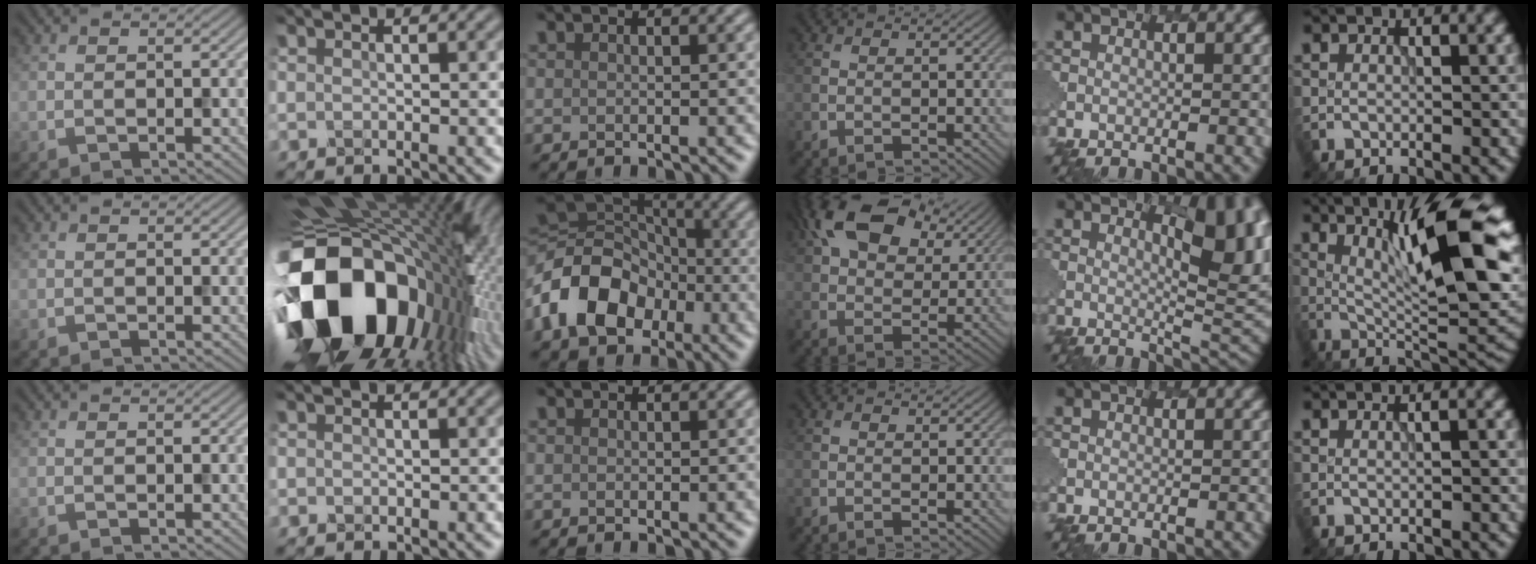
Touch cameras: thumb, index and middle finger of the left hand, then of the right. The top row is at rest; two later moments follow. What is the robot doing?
{"motion": "dispense", "object": "glue stick"}